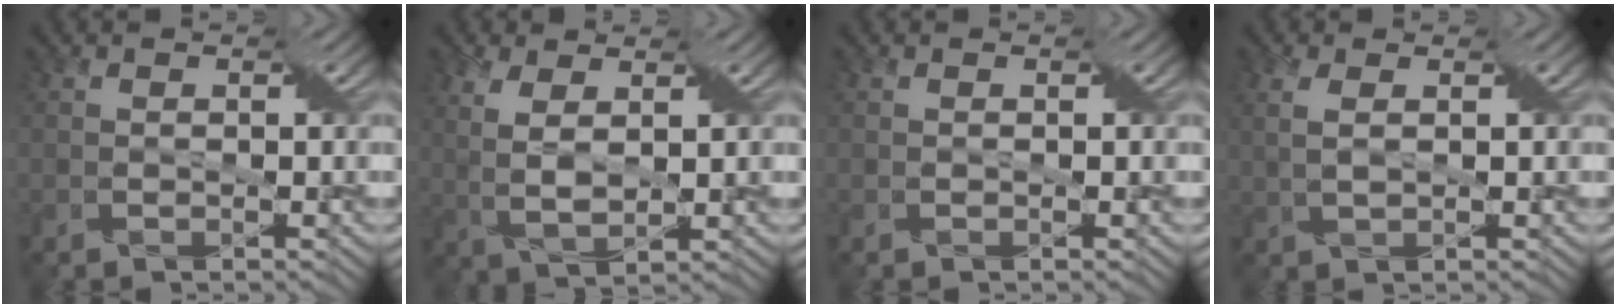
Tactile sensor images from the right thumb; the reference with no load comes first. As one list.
[{"total": 4.9, "force": [1.8, 2.0, 4.1], "torque": [-0.101, 0.003, 0.037]}, {"total": 0.0}, {"total": 2.5, "force": [0.8, 0.9, 2.2], "torque": [-0.053, 0.002, 0.018]}]